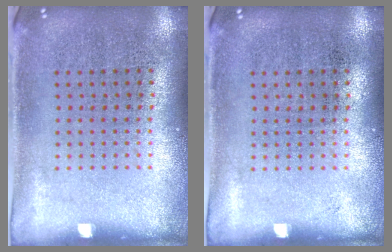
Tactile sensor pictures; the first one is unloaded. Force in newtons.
{"total": 0.0}